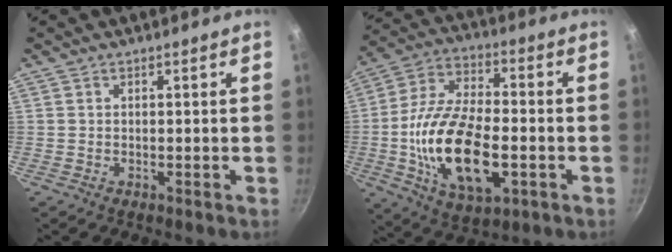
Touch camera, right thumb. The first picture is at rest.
{"total": 20.7, "force": [-4.2, 10.3, 17.5], "torque": [-0.319, 0.019, -0.075]}